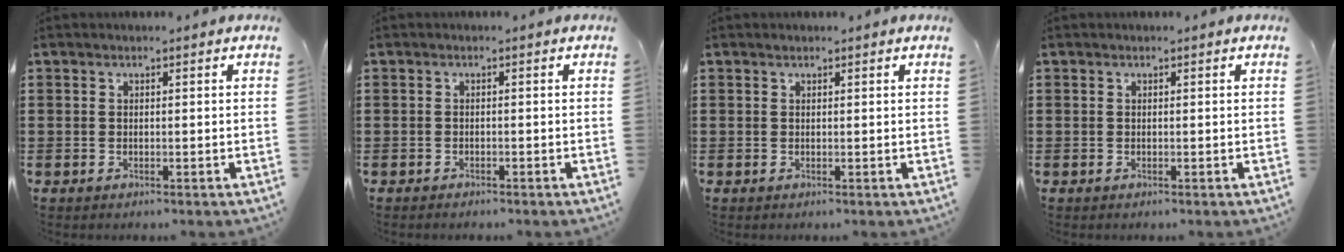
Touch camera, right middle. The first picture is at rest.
{"total": 0.8, "force": [-0.7, 0.3, 0.0], "torque": [0.001, 0.001, -0.017]}
{"total": 0.0}
{"total": 0.0}